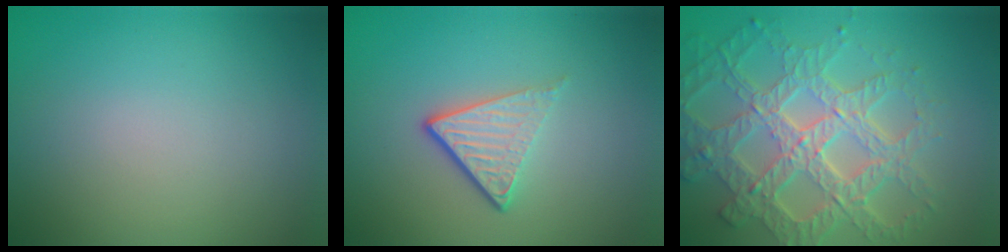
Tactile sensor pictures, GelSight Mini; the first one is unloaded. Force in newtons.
{"total": 3.8, "press": 2.6, "slide": 2.9}
{"total": 7.7, "press": 5.8, "slide": 5.0}